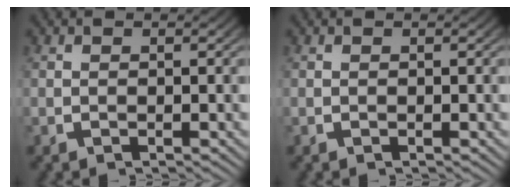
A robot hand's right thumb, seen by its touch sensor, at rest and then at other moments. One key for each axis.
{"total": 0.0}